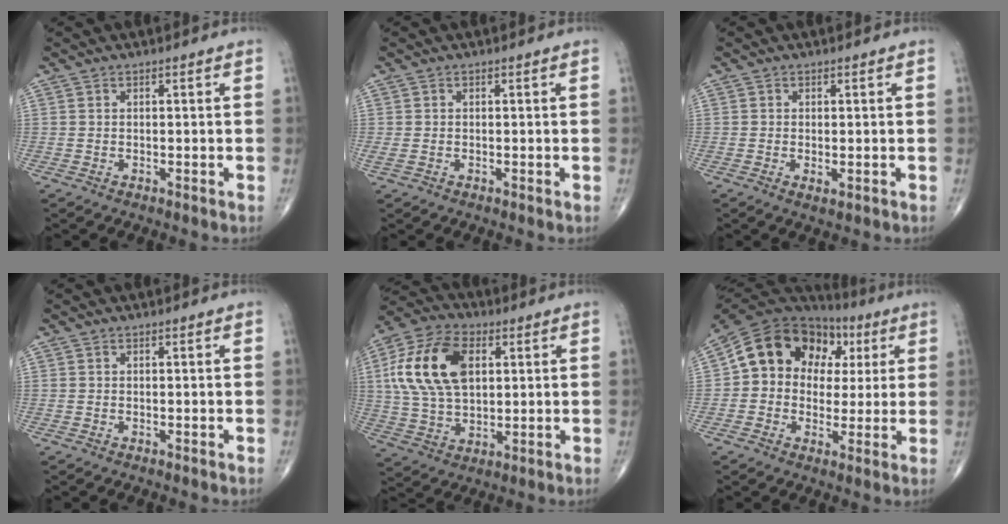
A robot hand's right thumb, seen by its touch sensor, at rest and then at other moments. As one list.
[{"total": 1.5, "force": [-0.3, 0.8, 1.2], "torque": [-0.038, 0.000, -0.004]}, {"total": 1.6, "force": [-0.3, 0.7, 1.4], "torque": [-0.028, -0.005, -0.004]}, {"total": 0.0}, {"total": 17.7, "force": [4.1, 10.6, 13.5], "torque": [-0.256, 0.006, 0.073]}, {"total": 17.8, "force": [3.8, 14.0, 10.3], "torque": [-0.141, 0.037, 0.059]}]